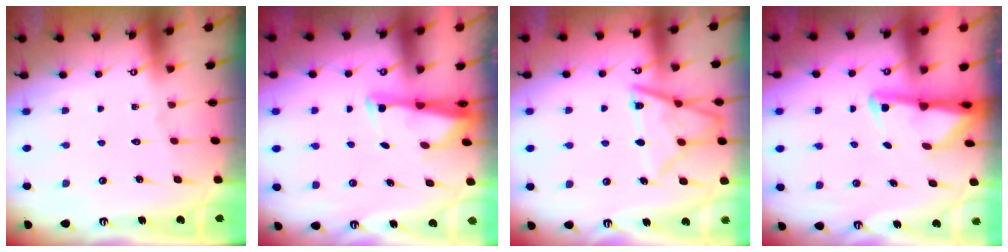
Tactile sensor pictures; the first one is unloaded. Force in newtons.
{"total": 2.7, "press": 2.6, "slide": 0.8}
{"total": 13.9, "press": 13.8, "slide": 1.5}
{"total": 2.8, "press": 2.7, "slide": 0.7}